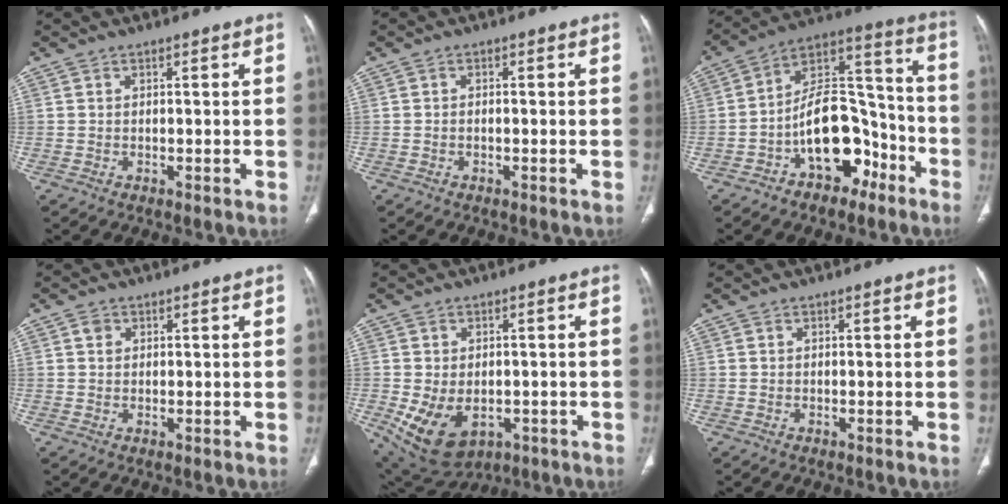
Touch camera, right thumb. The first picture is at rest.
{"total": 0.6, "force": [-0.2, 0.3, 0.5], "torque": [-0.011, 0.005, -0.005]}
{"total": 16.7, "force": [-7.5, 10.0, 11.1], "torque": [-0.139, 0.085, -0.122]}
{"total": 1.5, "force": [0.6, 1.2, 0.6], "torque": [-0.004, 0.000, 0.007]}
{"total": 11.5, "force": [-3.2, 7.8, 7.8], "torque": [-0.129, 0.001, -0.027]}
{"total": 0.0}